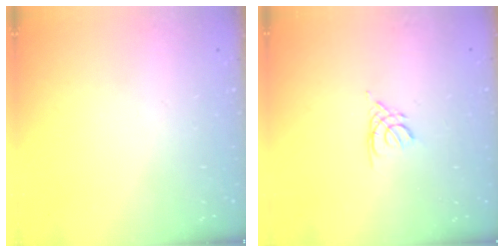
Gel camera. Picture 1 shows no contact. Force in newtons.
{"total": 2.1, "press": 2.0, "slide": 0.4}